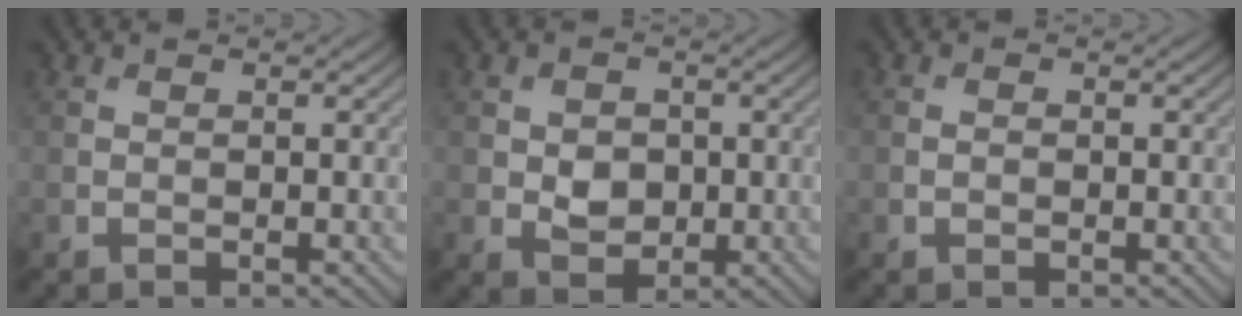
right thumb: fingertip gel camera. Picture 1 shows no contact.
{"total": 3.6, "force": [-0.2, 3.0, 2.1], "torque": [-0.040, -0.005, -0.007]}
{"total": 0.8, "force": [-0.2, 0.6, 0.5], "torque": [-0.009, -0.002, -0.004]}